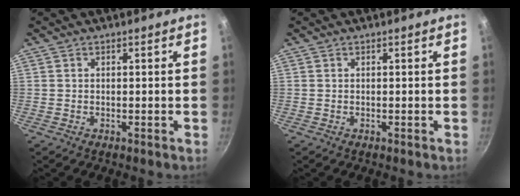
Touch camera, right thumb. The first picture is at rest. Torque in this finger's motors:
{"motor_torque": [0.21, -0.16, 0.22, 0.05, 0.05]}